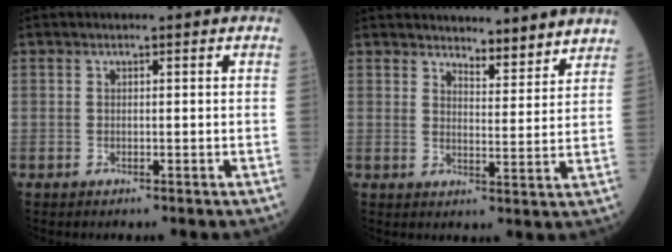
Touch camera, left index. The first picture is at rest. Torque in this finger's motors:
{"motor_torque": [-0.79, -0.35, -0.67, -0.09]}